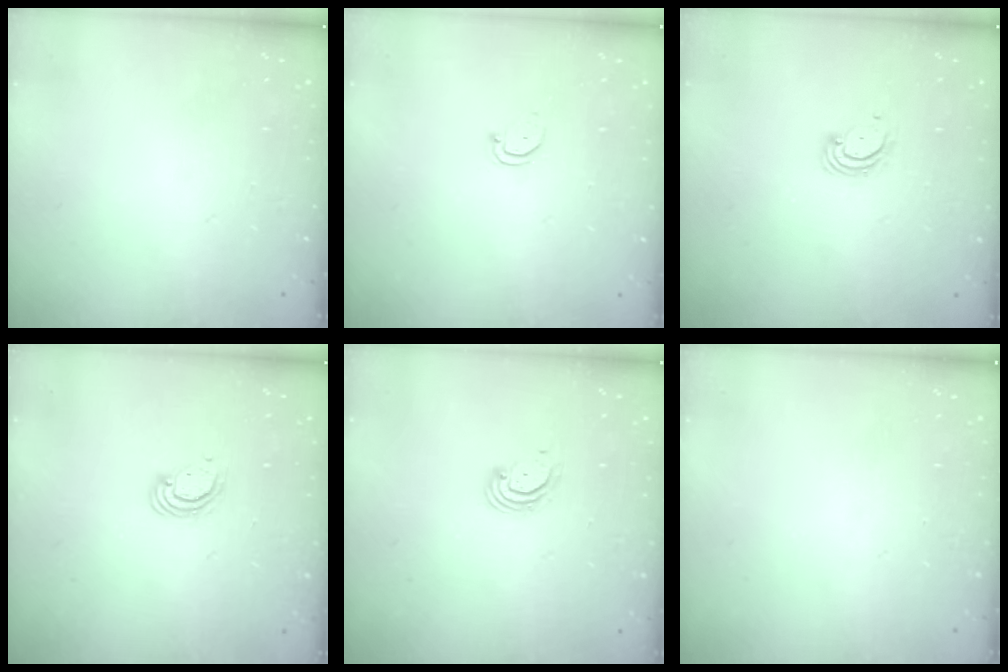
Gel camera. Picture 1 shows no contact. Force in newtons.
{"total": 2.4, "press": 2.4, "slide": 0.2}
{"total": 3.1, "press": 3.1, "slide": 0.3}
{"total": 3.8, "press": 3.8, "slide": 0.4}
{"total": 3.0, "press": 3.0, "slide": 0.3}
{"total": 0.0}